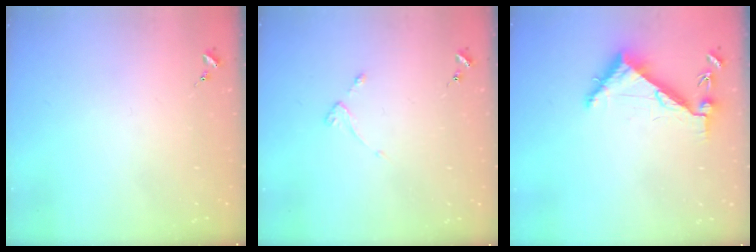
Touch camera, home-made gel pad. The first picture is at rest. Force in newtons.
{"total": 2.7, "press": 2.6, "slide": 0.5}
{"total": 6.7, "press": 6.7, "slide": 0.8}